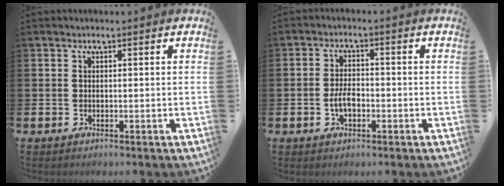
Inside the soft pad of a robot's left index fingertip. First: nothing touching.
{"total": 3.2, "force": [-0.9, 1.8, 2.5], "torque": [-0.033, -0.001, -0.020]}